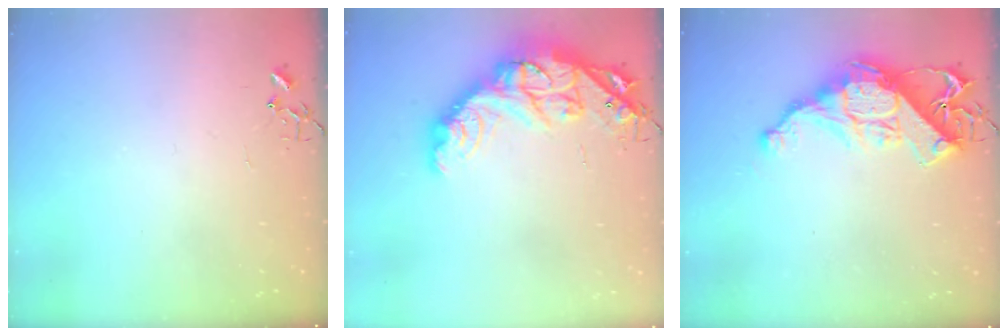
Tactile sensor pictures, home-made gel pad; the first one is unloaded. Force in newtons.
{"total": 22.0, "press": 21.9, "slide": 1.6}
{"total": 15.3, "press": 15.3, "slide": 1.4}